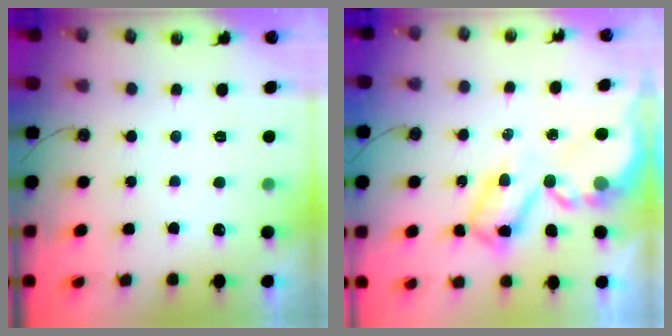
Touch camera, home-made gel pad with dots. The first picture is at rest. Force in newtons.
{"total": 8.6, "press": 8.6, "slide": 0.9}